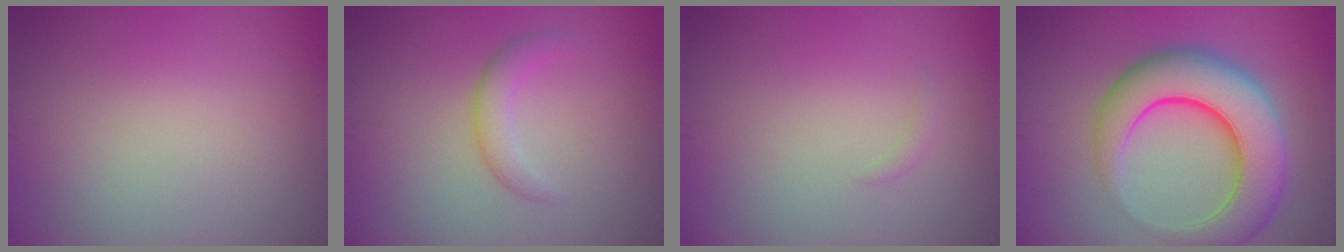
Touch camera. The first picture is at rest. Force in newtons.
{"total": 2.2, "press": 2.2, "slide": 0.1}
{"total": 0.6, "press": 0.6, "slide": 0.1}
{"total": 10.1, "press": 10.1, "slide": 0.5}